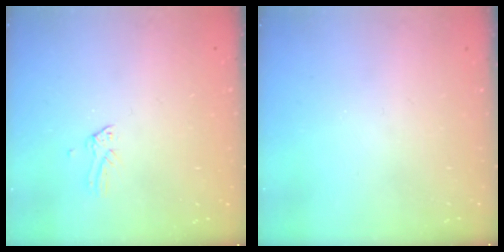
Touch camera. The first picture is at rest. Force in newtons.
{"total": 0.0}